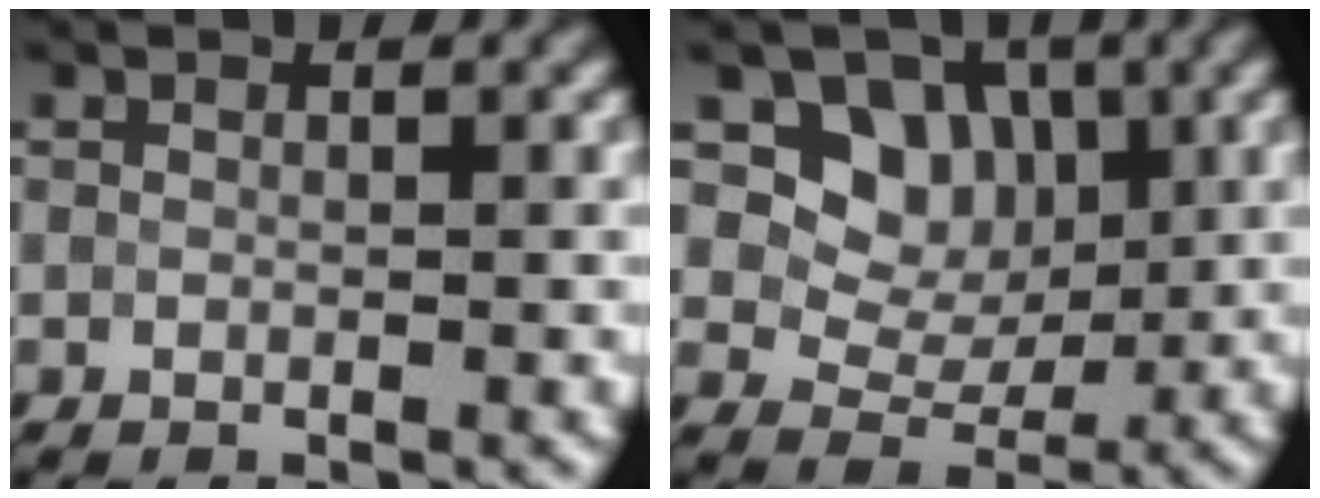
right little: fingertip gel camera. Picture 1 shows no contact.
{"total": 5.2, "force": [1.8, 4.2, 2.6], "torque": [-0.037, -0.006, 0.021]}